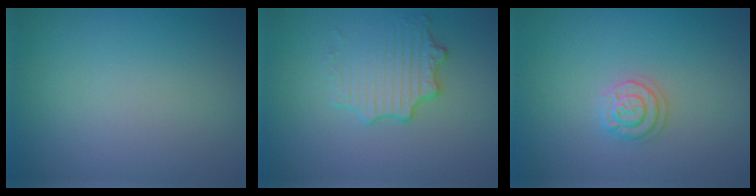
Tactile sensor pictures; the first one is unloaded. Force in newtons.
{"total": 2.9, "press": 2.8, "slide": 0.5}
{"total": 1.9, "press": 1.9, "slide": 0.2}